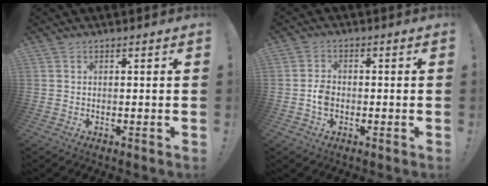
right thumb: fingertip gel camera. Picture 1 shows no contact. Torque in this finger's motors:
{"motor_torque": [-0.17, 0.34, 0.37, -0.29, -0.02]}